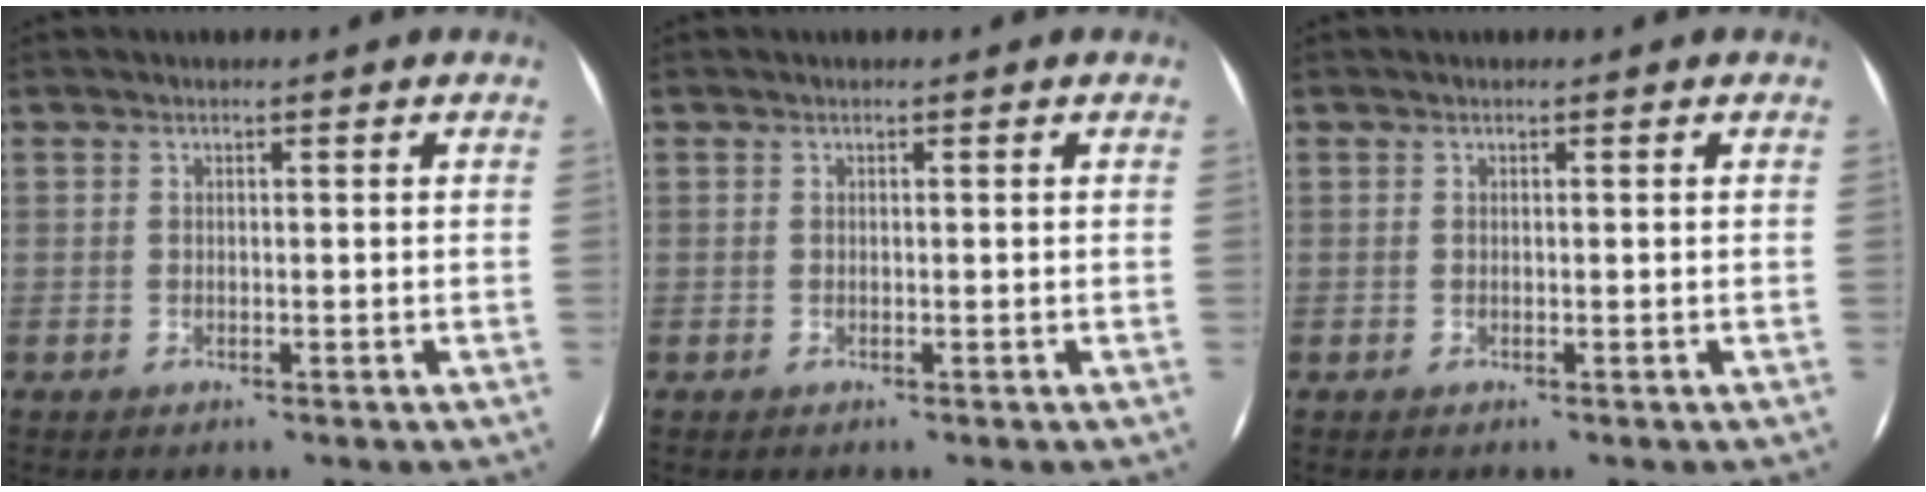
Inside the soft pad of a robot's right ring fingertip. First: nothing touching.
{"total": 0.0}
{"total": 0.0}